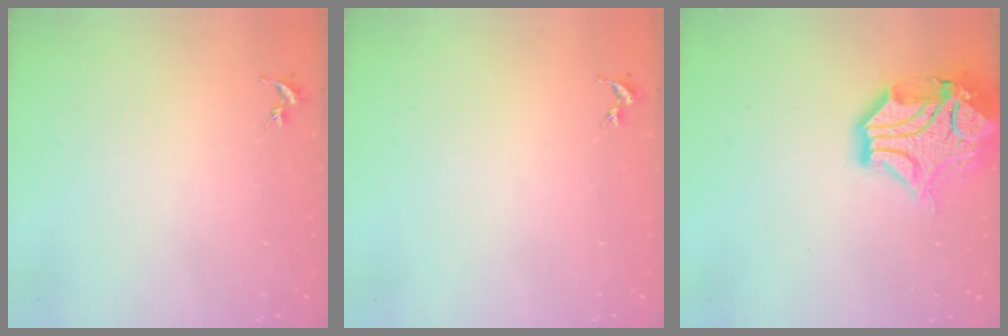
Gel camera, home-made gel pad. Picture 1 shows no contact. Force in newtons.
{"total": 0.0}
{"total": 17.6, "press": 17.4, "slide": 2.6}